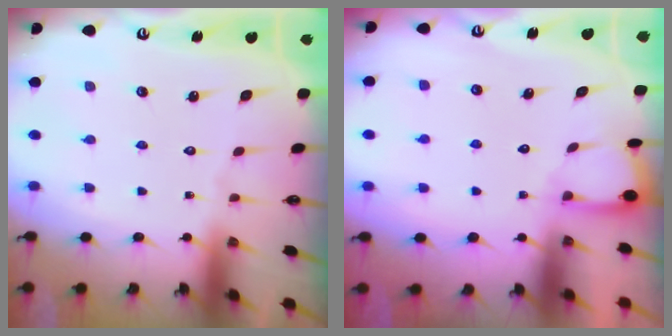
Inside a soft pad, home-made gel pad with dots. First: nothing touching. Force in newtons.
{"total": 2.8, "press": 2.8, "slide": 0.1}